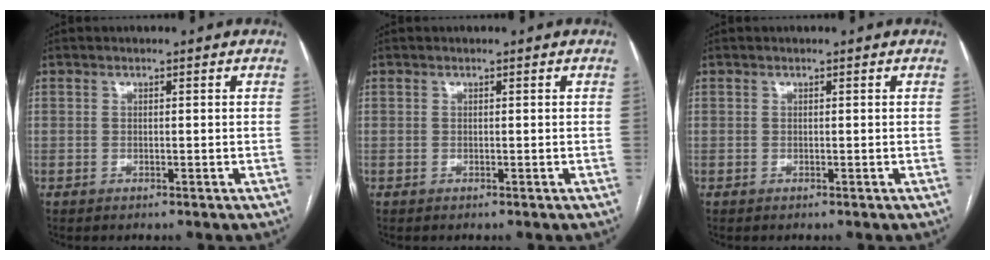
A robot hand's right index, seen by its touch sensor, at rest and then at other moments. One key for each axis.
{"total": 0.0}
{"total": 0.0}